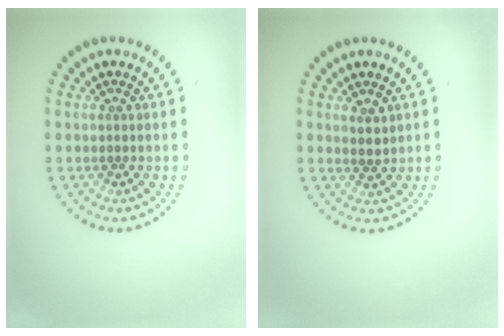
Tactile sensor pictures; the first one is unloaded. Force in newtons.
{"total": 1.4, "press": 1.2, "slide": 0.8}